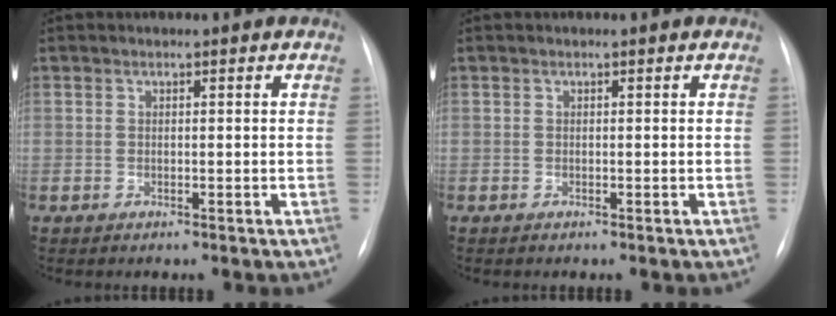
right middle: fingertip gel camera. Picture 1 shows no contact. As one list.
[{"total": 0.0}]